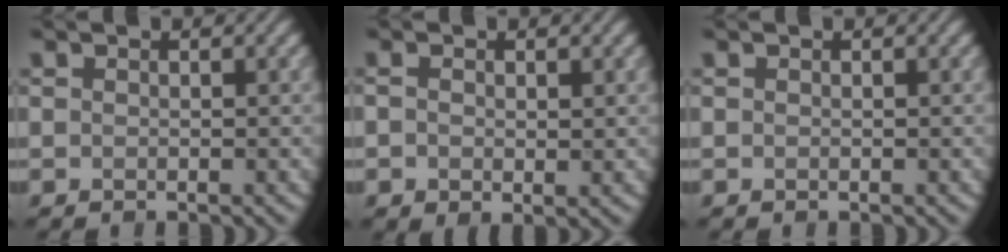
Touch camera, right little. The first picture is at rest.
{"total": 2.4, "force": [-0.1, 1.4, 1.9], "torque": [-0.035, -0.004, -0.001]}
{"total": 0.0}